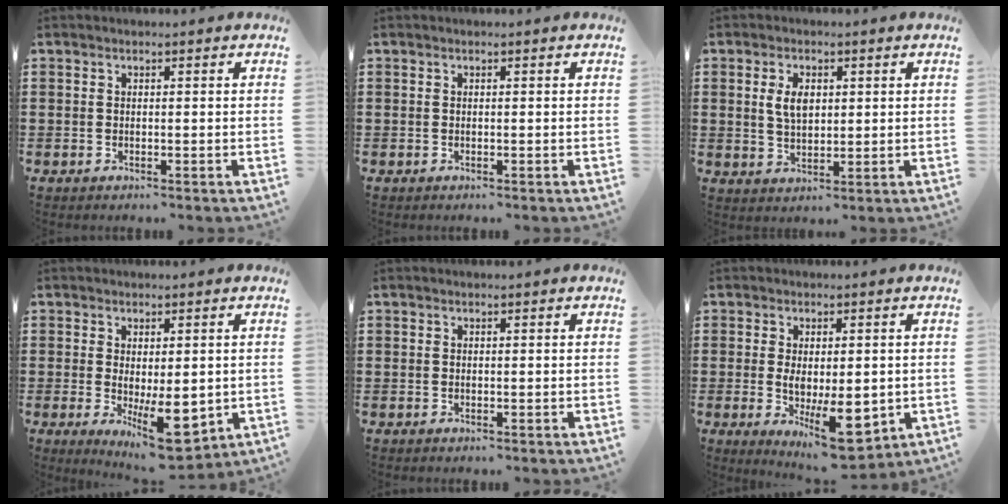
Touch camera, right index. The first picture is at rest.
{"total": 0.0}
{"total": 4.4, "force": [1.0, 2.5, 3.4], "torque": [-0.065, 0.009, 0.015]}
{"total": 8.1, "force": [-1.6, 3.4, 7.2], "torque": [-0.103, -0.008, -0.022]}
{"total": 0.0}
{"total": 9.3, "force": [-1.6, 4.2, 8.2], "torque": [-0.133, -0.003, -0.022]}